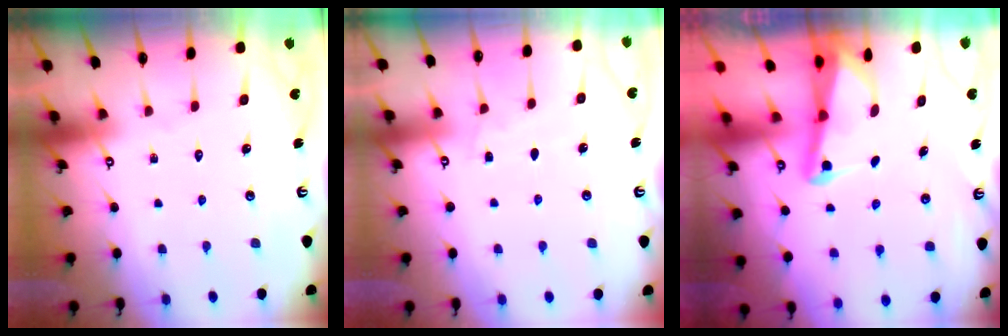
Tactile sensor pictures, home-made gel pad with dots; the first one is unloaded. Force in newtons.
{"total": 3.1, "press": 3.1, "slide": 0.4}
{"total": 2.5, "press": 2.5, "slide": 0.6}